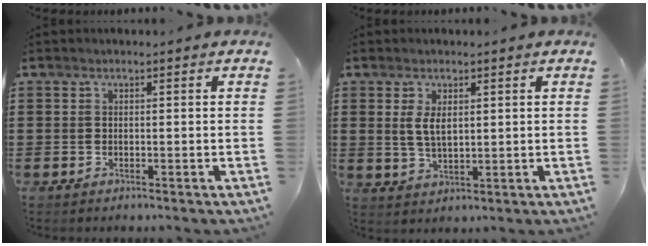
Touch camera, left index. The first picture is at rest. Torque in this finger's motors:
{"motor_torque": [0.33, 0.28, 0.18, 0.09]}